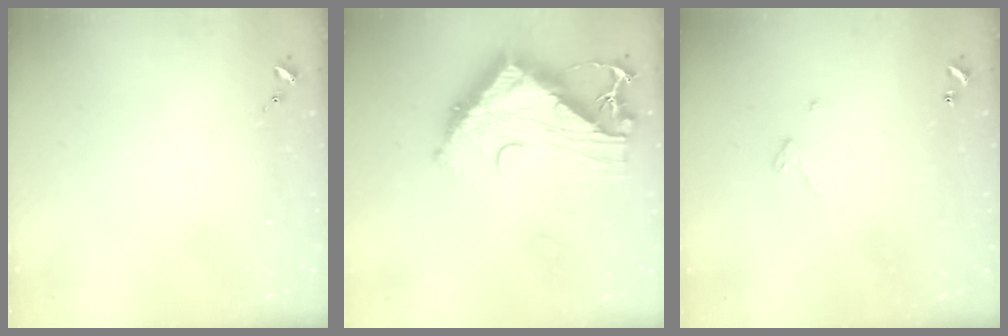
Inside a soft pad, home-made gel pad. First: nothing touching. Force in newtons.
{"total": 14.5, "press": 14.4, "slide": 1.6}
{"total": 2.6, "press": 2.6, "slide": 0.2}